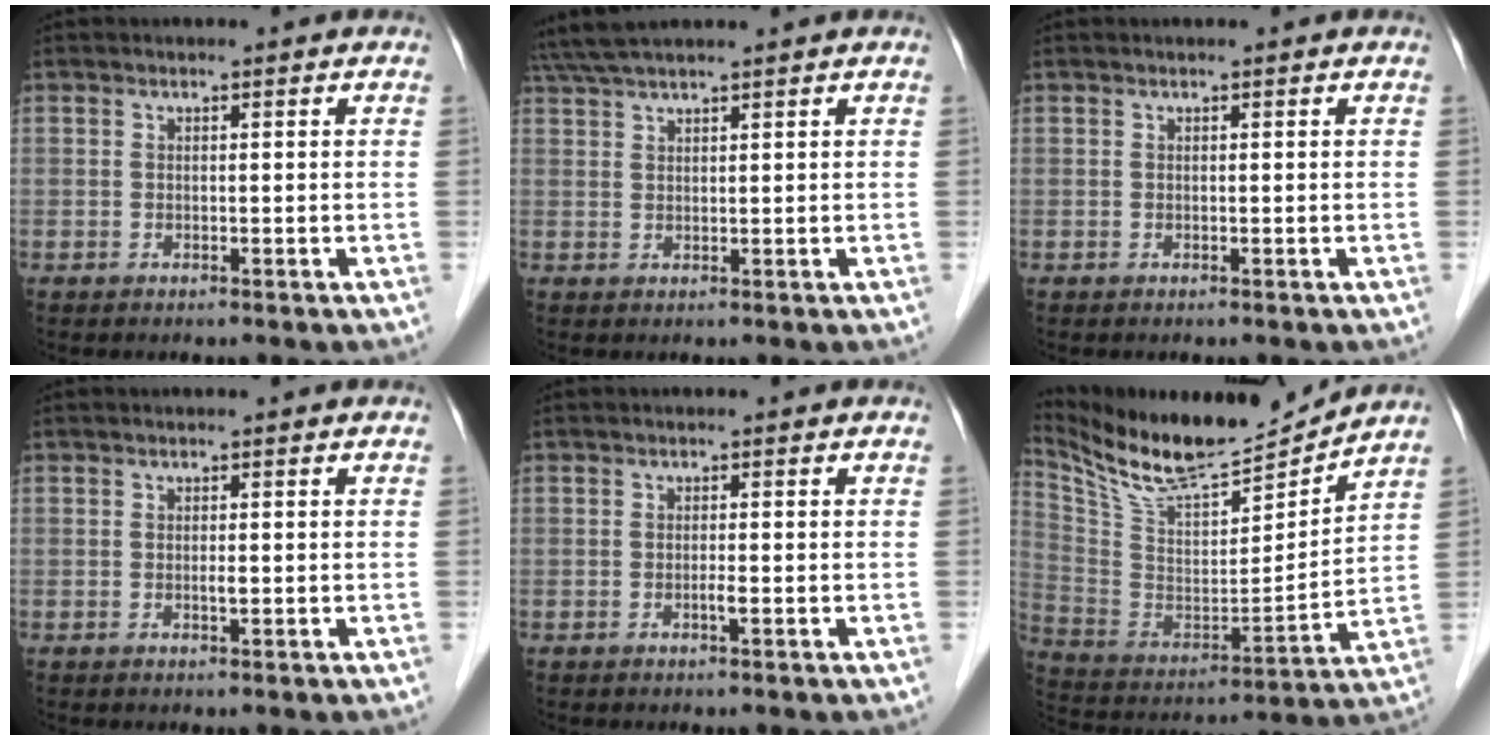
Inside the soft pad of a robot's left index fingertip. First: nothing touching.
{"total": 3.9, "force": [3.2, -0.7, 2.2], "torque": [-0.040, 0.032, 0.064]}
{"total": 0.0}
{"total": 2.1, "force": [-2.0, -0.3, 0.1], "torque": [-0.002, -0.007, -0.034]}
{"total": 2.4, "force": [-2.3, -0.5, 0.2], "torque": [-0.004, -0.006, -0.039]}
{"total": 13.5, "force": [12.6, 0.8, 4.7], "torque": [-0.105, -0.022, 0.235]}